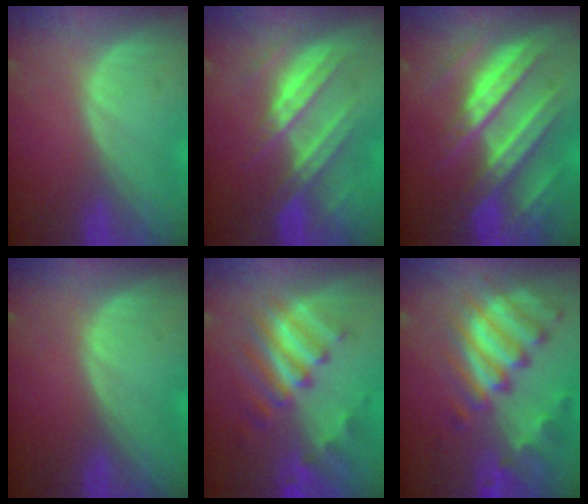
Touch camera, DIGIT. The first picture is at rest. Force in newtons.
{"total": 7.2, "press": 7.2, "slide": 0.8}
{"total": 11.3, "press": 11.2, "slide": 1.1}
{"total": 0.0}
{"total": 9.2, "press": 8.3, "slide": 4.0}
{"total": 11.4, "press": 9.8, "slide": 5.9}